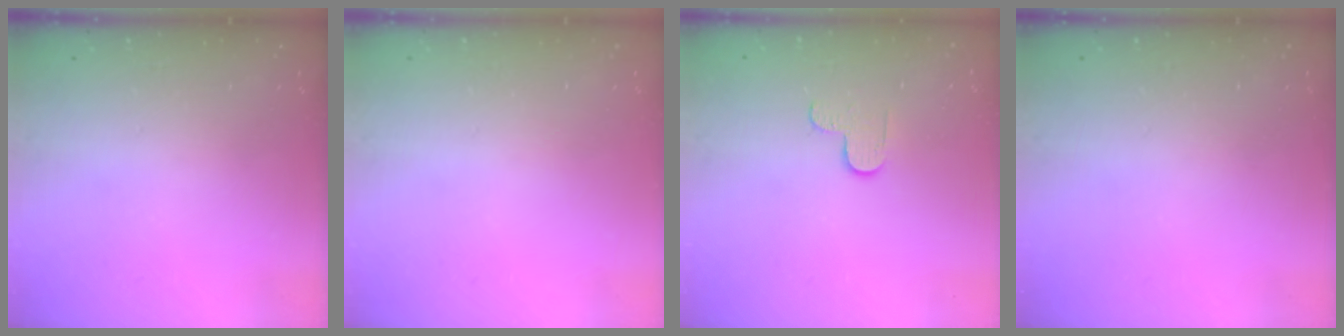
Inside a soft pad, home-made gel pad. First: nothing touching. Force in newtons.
{"total": 0.0}
{"total": 2.9, "press": 2.9, "slide": 0.3}
{"total": 0.0}